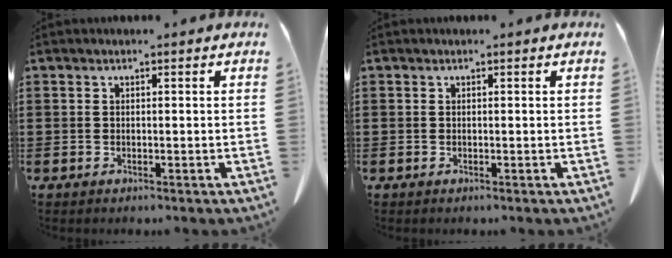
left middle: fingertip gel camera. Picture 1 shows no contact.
{"total": 0.0}